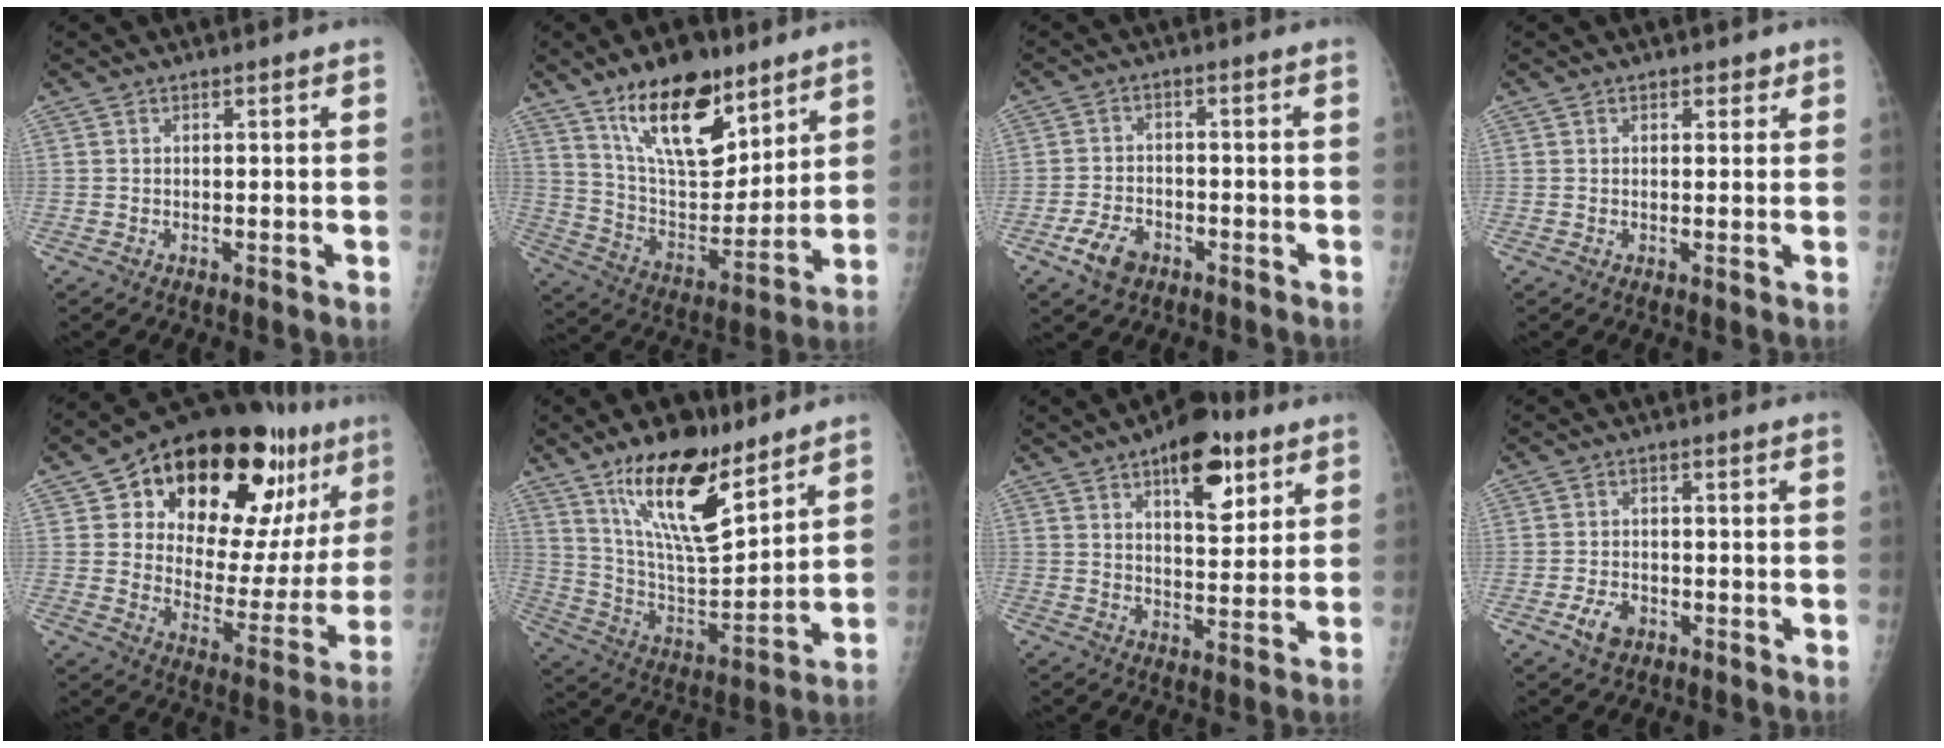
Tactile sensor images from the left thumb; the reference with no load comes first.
{"total": 19.4, "force": [12.2, 8.9, 12.2], "torque": [-0.153, -0.075, 0.220]}
{"total": 5.8, "force": [-3.2, 3.8, 3.1], "torque": [-0.052, 0.015, -0.056]}
{"total": 1.9, "force": [1.1, 1.3, 0.8], "torque": [0.007, -0.004, 0.012]}
{"total": 28.7, "force": [16.0, 13.5, 19.6], "torque": [-0.242, -0.044, 0.239]}
{"total": 18.7, "force": [12.1, 6.7, 12.6], "torque": [-0.182, -0.073, 0.223]}
{"total": 12.3, "force": [6.5, 5.7, 8.7], "torque": [-0.092, -0.028, 0.094]}
{"total": 4.1, "force": [-2.1, 2.7, 2.3], "torque": [-0.037, 0.009, -0.034]}